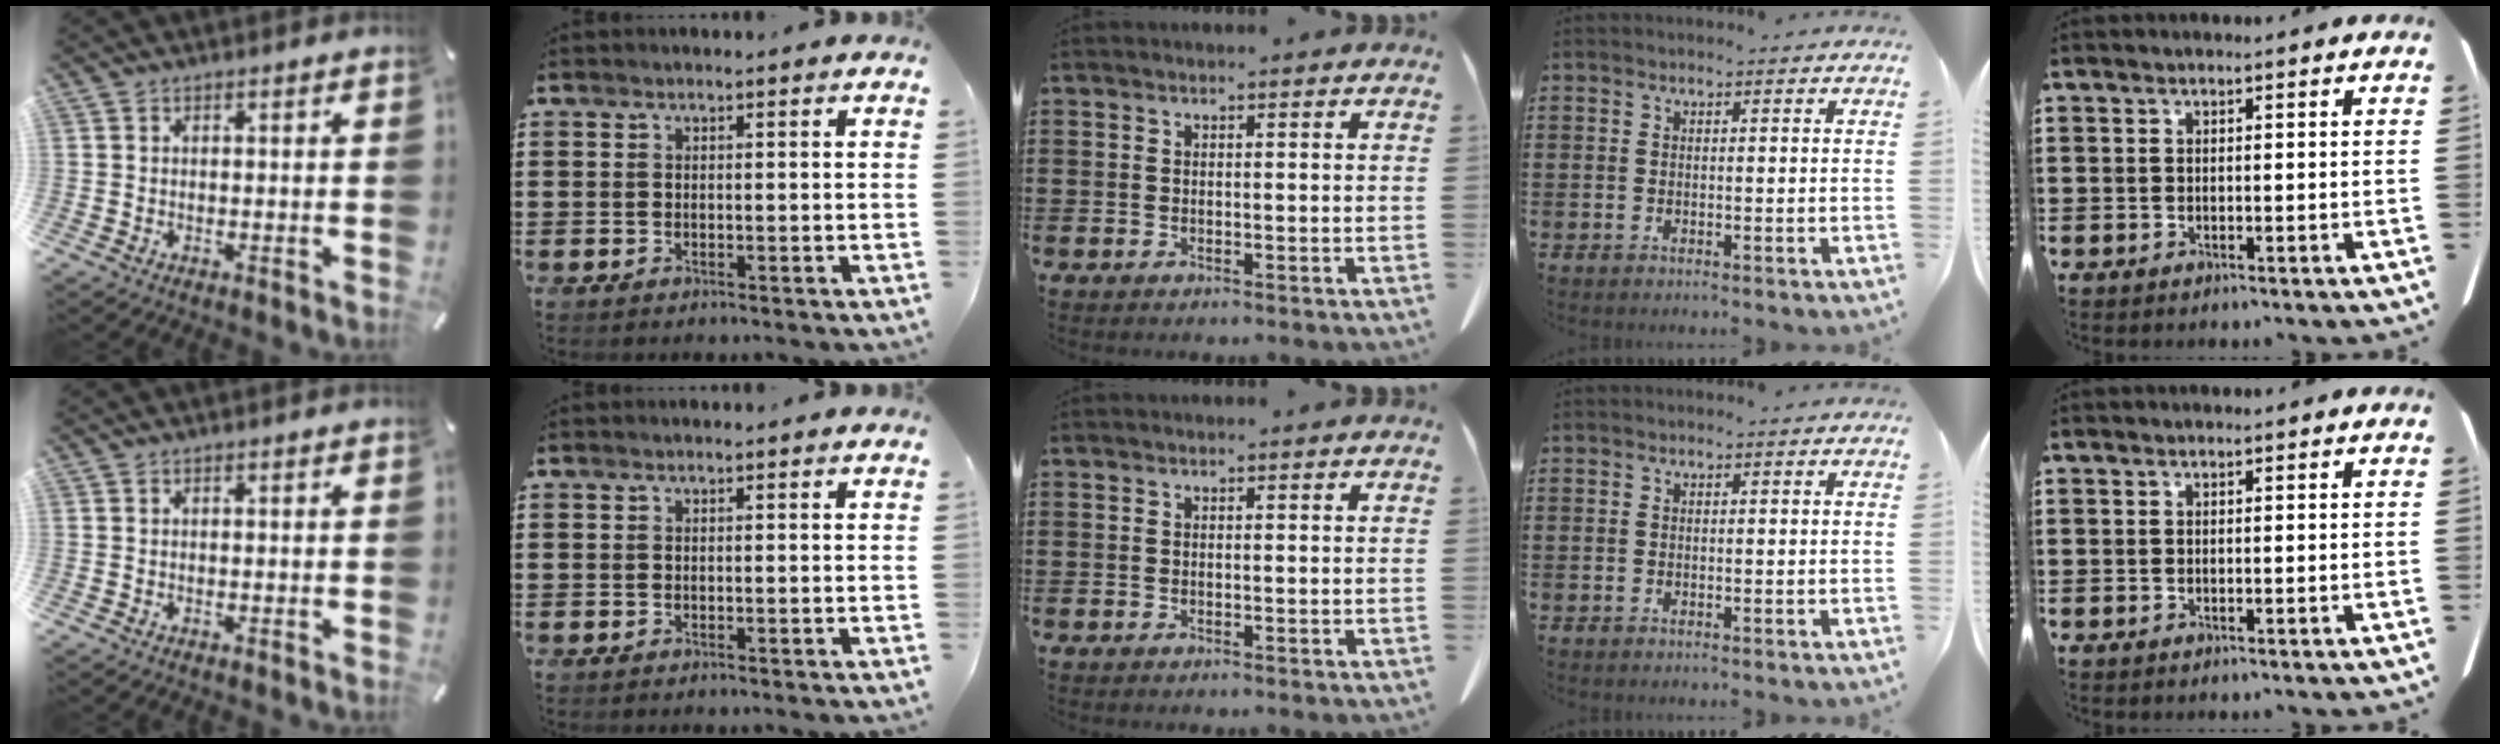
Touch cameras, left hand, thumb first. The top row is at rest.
{}